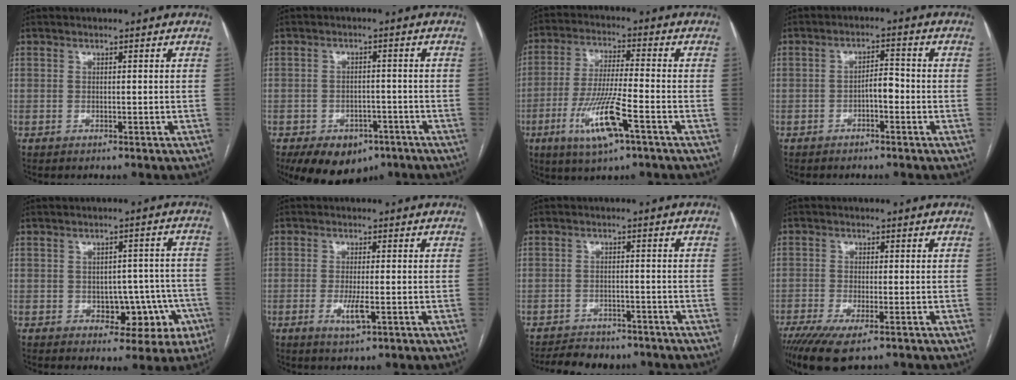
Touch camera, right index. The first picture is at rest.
{"total": 10.7, "force": [-6.6, 6.8, 5.0], "torque": [-0.086, 0.008, -0.091]}
{"total": 11.2, "force": [-4.8, 1.0, 10.1], "torque": [-0.201, -0.016, -0.087]}
{"total": 3.1, "force": [-1.2, 1.1, 2.6], "torque": [-0.037, 0.012, -0.019]}
{"total": 8.5, "force": [-2.8, 5.8, 5.6], "torque": [-0.045, 0.032, -0.022]}
{"total": 3.6, "force": [-1.1, 0.6, 3.4], "torque": [-0.068, -0.008, -0.017]}
{"total": 7.8, "force": [-6.6, 3.5, 1.9], "torque": [-0.030, -0.001, -0.090]}
{"total": 7.2, "force": [-4.5, 1.7, 5.4], "torque": [-0.095, -0.019, -0.076]}